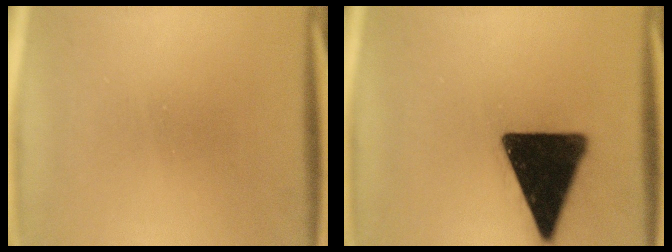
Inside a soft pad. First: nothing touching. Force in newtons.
{"total": 19.1}